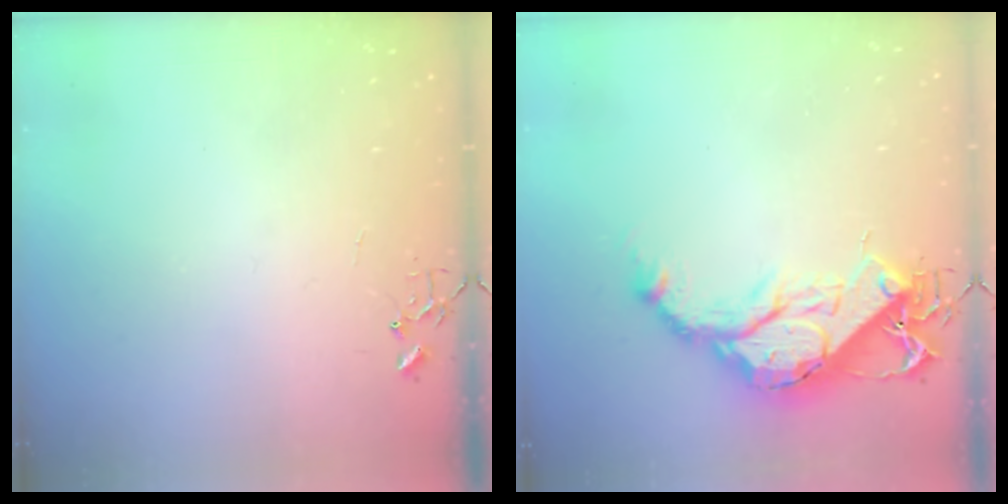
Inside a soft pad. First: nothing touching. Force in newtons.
{"total": 17.2, "press": 17.1, "slide": 1.3}